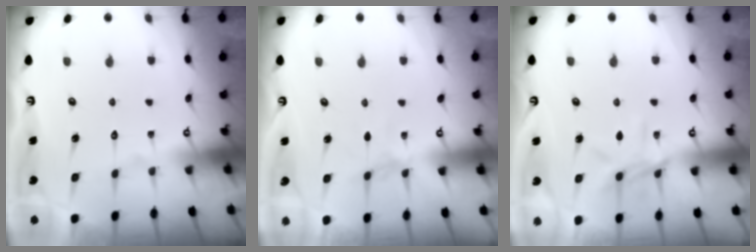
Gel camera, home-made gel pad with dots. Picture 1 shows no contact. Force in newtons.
{"total": 2.1, "press": 2.1, "slide": 0.3}
{"total": 8.2, "press": 8.1, "slide": 0.7}